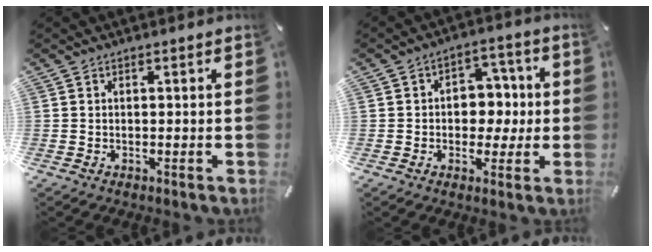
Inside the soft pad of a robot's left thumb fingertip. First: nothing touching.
{"total": 7.5, "force": [-0.8, 6.6, 3.5], "torque": [-0.038, 0.008, -0.015]}